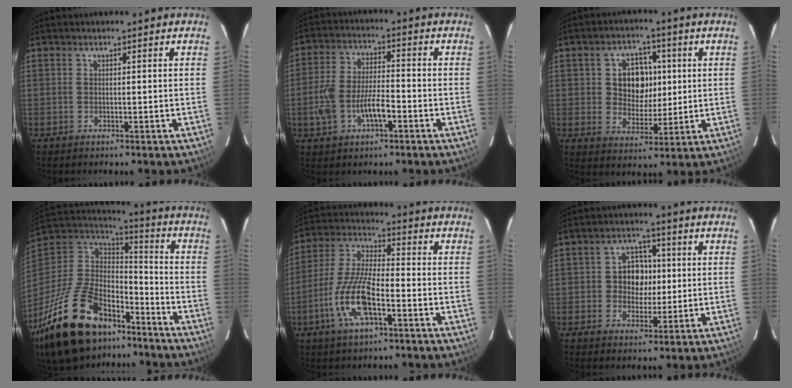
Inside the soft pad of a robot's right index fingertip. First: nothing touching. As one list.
[{"total": 9.4, "force": [-3.5, 4.2, 7.7], "torque": [-0.166, 0.005, -0.059]}, {"total": 8.8, "force": [1.4, 7.1, 5.1], "torque": [-0.093, 0.014, 0.031]}, {"total": 30.8, "force": [-19.9, 15.7, 17.5], "torque": [-0.363, -0.012, -0.308]}, {"total": 12.9, "force": [-5.4, 4.1, 11.0], "torque": [-0.239, -0.005, -0.106]}, {"total": 6.6, "force": [0.2, 5.8, 3.2], "torque": [-0.060, 0.019, 0.006]}]